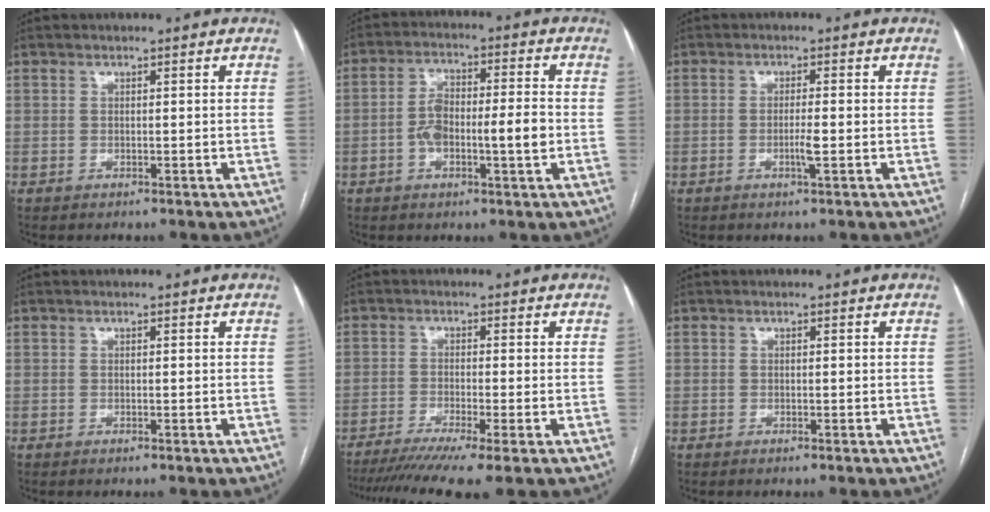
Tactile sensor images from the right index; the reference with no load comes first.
{"total": 8.5, "force": [-1.5, 2.3, 8.1], "torque": [-0.150, 0.019, -0.026]}
{"total": 1.6, "force": [-0.5, -0.2, 1.5], "torque": [-0.030, -0.002, -0.010]}
{"total": 0.0}
{"total": 10.4, "force": [-7.6, -0.3, 7.0], "torque": [-0.103, -0.018, -0.121]}
{"total": 0.0}